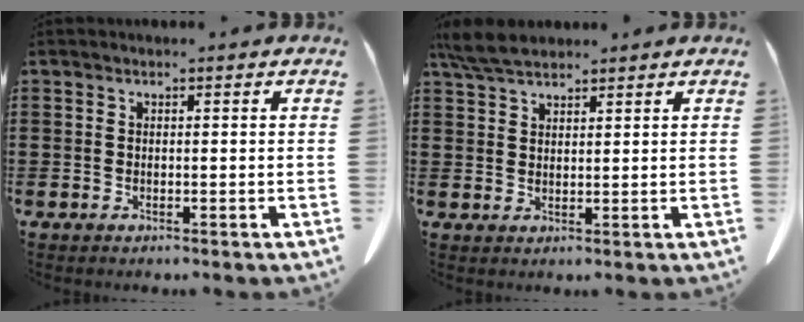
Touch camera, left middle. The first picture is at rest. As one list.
[{"total": 4.8, "force": [4.0, 1.2, 2.4], "torque": [-0.058, -0.001, 0.075]}]